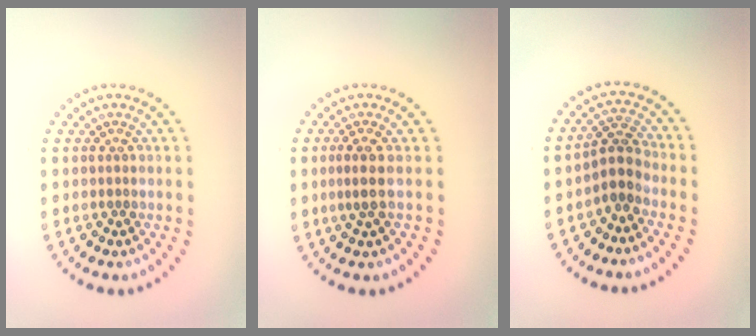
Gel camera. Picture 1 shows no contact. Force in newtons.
{"total": 2.0, "press": 1.4, "slide": 1.4}
{"total": 2.5, "press": 2.0, "slide": 1.6}